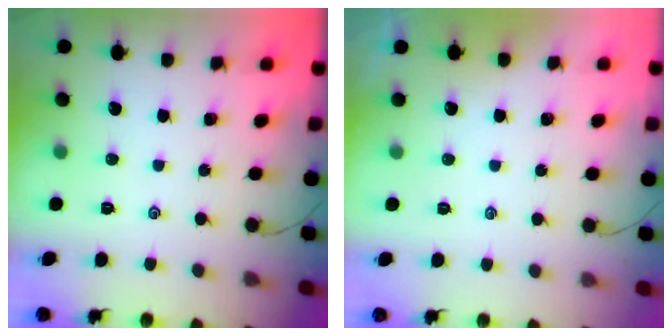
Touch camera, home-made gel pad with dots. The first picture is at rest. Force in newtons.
{"total": 1.2, "press": 1.2, "slide": 0.3}